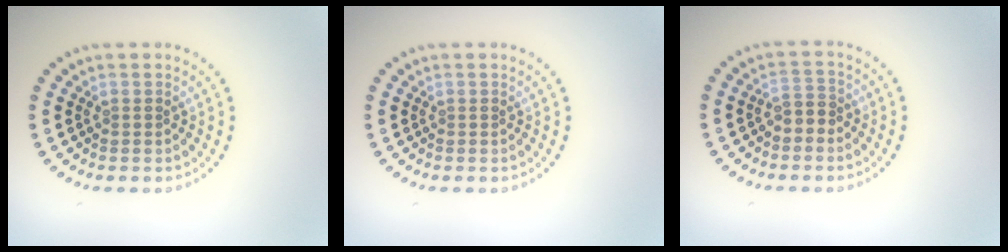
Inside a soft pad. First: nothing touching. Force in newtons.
{"total": 0.0}
{"total": 1.6, "press": 1.3, "slide": 0.8}